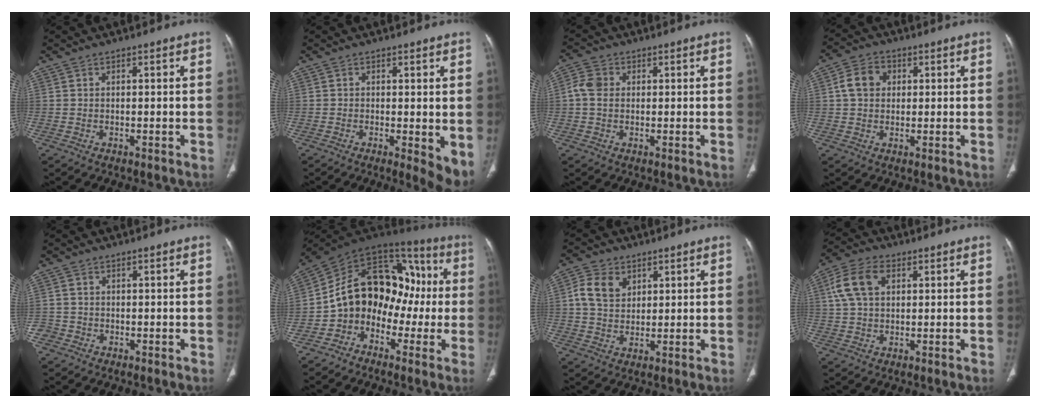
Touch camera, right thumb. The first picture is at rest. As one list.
[{"total": 5.1, "force": [-0.5, 1.6, 4.9], "torque": [-0.065, -0.015, -0.010]}, {"total": 4.2, "force": [0.3, 3.4, 2.5], "torque": [-0.052, 0.010, -0.001]}, {"total": 6.0, "force": [1.2, 4.8, 3.4], "torque": [-0.053, 0.008, 0.016]}, {"total": 2.2, "force": [-1.0, 2.0, 0.2], "torque": [0.003, 0.011, -0.024]}, {"total": 18.0, "force": [-2.4, 13.2, 11.9], "torque": [-0.132, 0.082, -0.050]}, {"total": 7.0, "force": [2.5, 5.2, 4.0], "torque": [-0.060, -0.004, 0.046]}, {"total": 8.7, "force": [2.6, 5.6, 6.1], "torque": [-0.123, 0.015, 0.046]}]